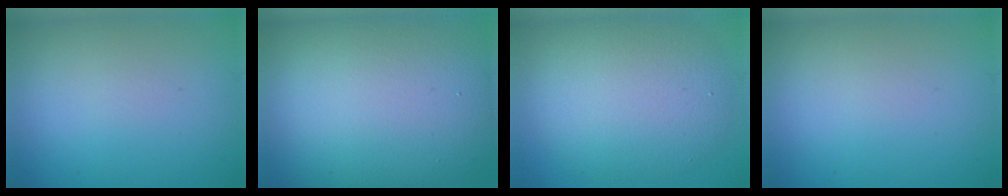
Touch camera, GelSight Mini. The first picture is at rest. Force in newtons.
{"total": 16.3, "press": 16.2, "slide": 1.1}
{"total": 7.4, "press": 7.4, "slide": 0.8}
{"total": 0.0}